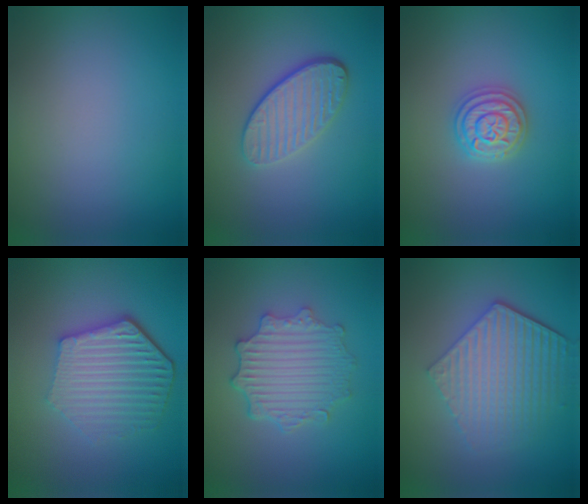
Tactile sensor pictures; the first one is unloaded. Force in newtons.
{"total": 4.2, "press": 3.2, "slide": 2.8}
{"total": 3.7, "press": 3.7, "slide": 0.5}
{"total": 6.0, "press": 4.5, "slide": 3.9}
{"total": 4.8, "press": 3.8, "slide": 2.8}
{"total": 5.9, "press": 4.4, "slide": 4.0}